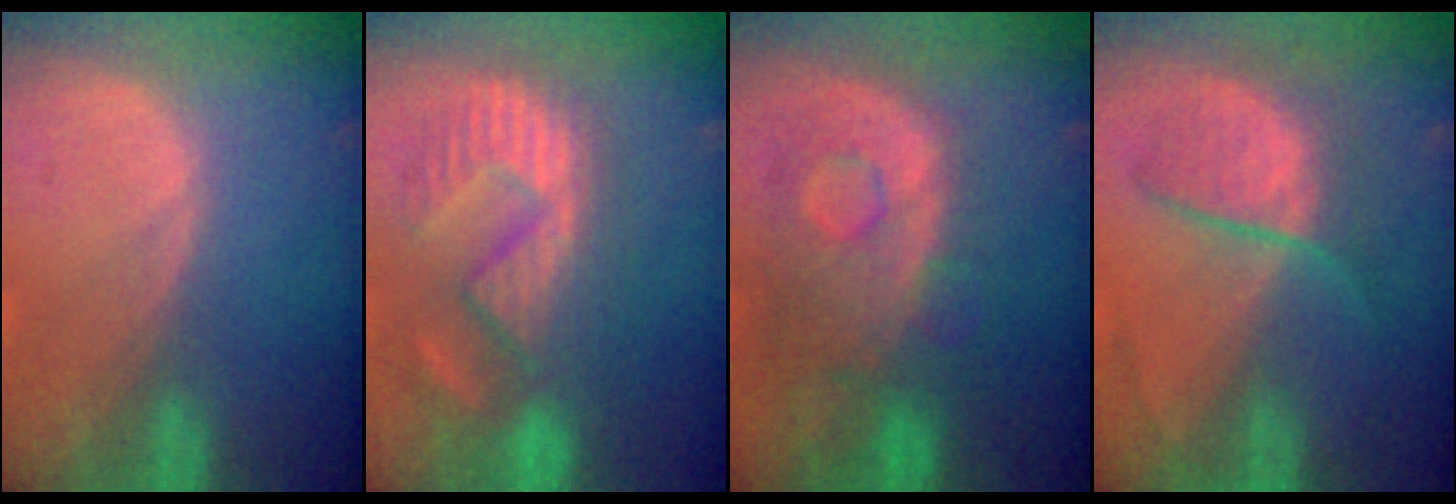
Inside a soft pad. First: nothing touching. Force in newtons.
{"total": 9.9, "press": 9.8, "slide": 0.9}
{"total": 10.1, "press": 9.2, "slide": 4.1}
{"total": 6.3, "press": 6.3, "slide": 0.7}